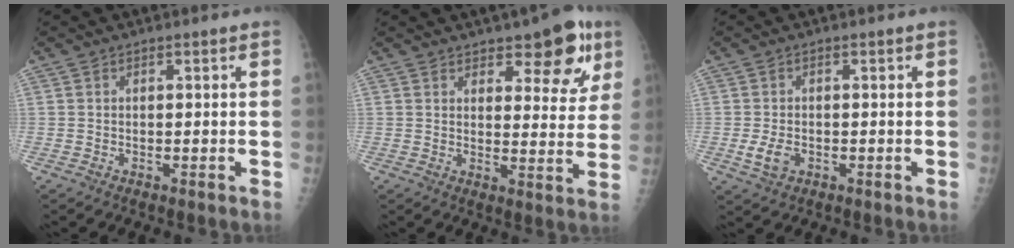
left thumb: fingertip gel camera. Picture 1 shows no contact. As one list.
[{"total": 10.3, "force": [6.0, 4.4, 7.1], "torque": [-0.051, -0.029, 0.079]}, {"total": 3.7, "force": [-1.0, 2.5, 2.5], "torque": [-0.048, -0.001, -0.015]}]